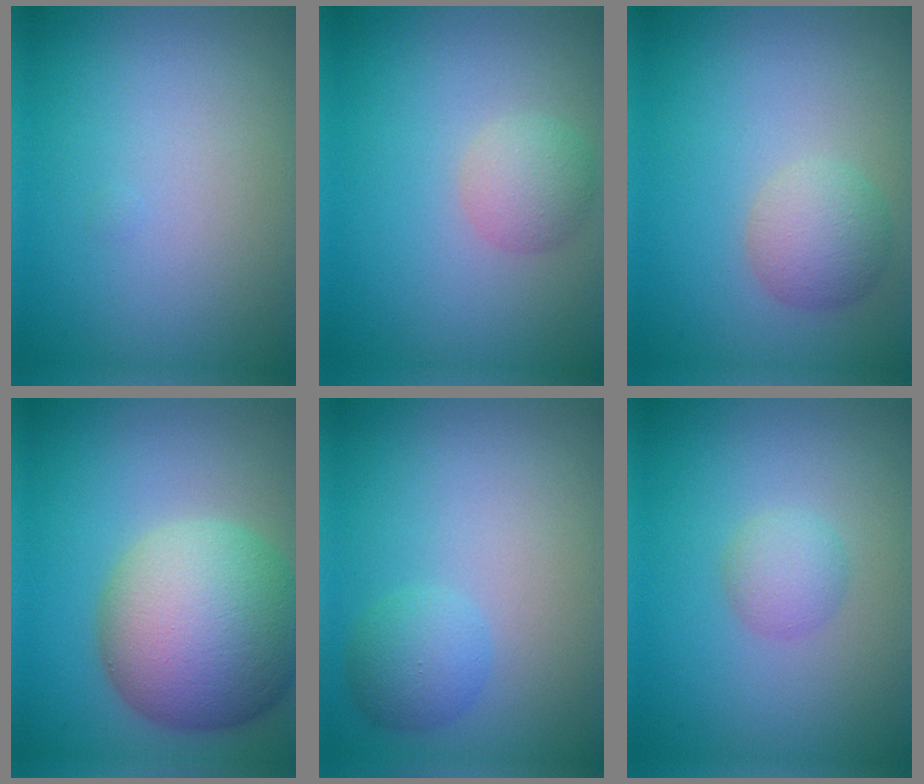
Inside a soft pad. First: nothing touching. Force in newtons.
{"total": 2.3, "press": 2.3, "slide": 0.2}
{"total": 3.0, "press": 3.0, "slide": 0.0}
{"total": 11.5, "press": 11.5, "slide": 0.5}
{"total": 2.5, "press": 2.5, "slide": 0.1}
{"total": 1.8, "press": 1.8, "slide": 0.1}